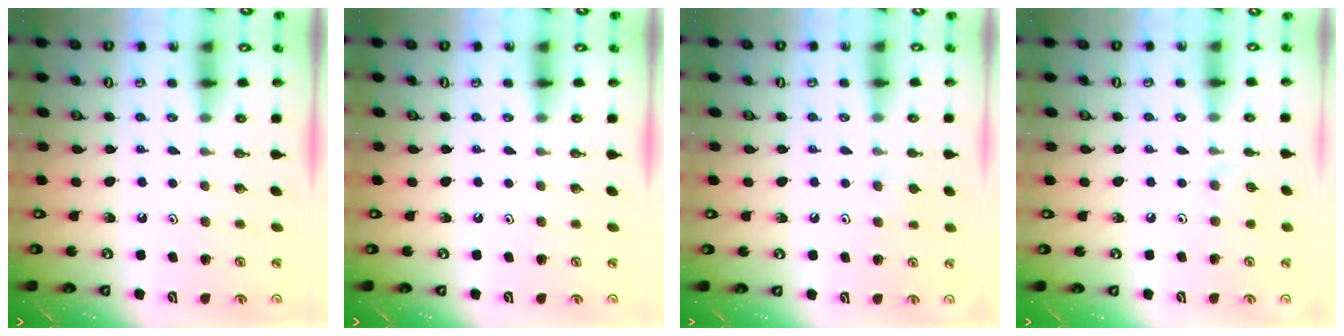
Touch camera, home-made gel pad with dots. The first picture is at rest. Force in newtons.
{"total": 0.0}
{"total": 3.9, "press": 3.8, "slide": 0.7}
{"total": 2.6, "press": 2.5, "slide": 0.4}